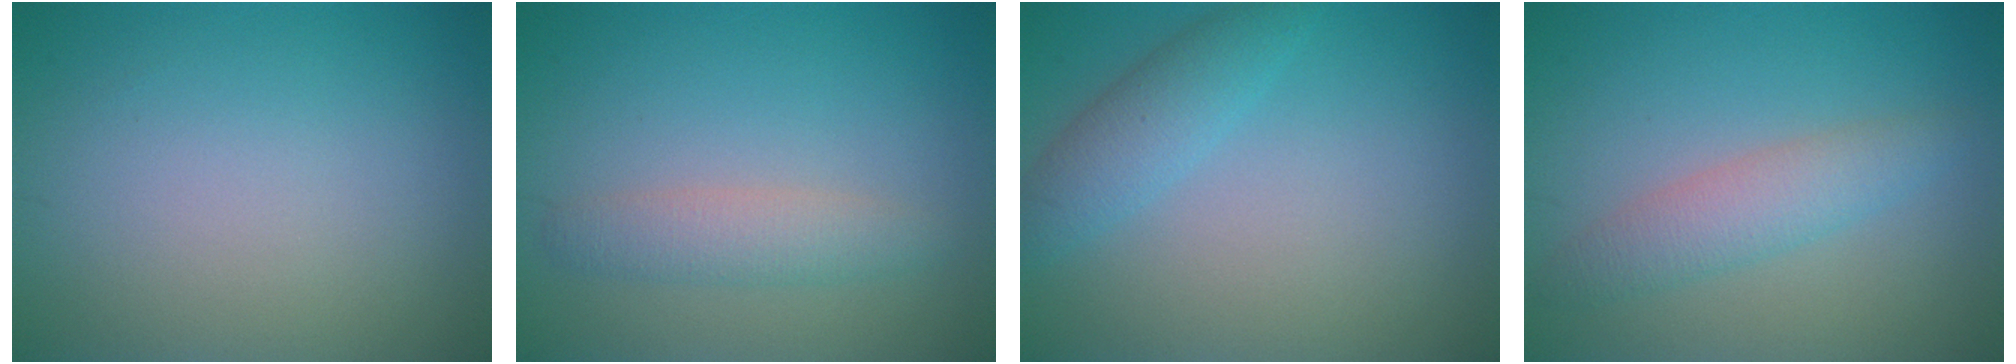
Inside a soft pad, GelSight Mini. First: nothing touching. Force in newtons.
{"total": 2.4, "press": 2.4, "slide": 0.0}
{"total": 2.7, "press": 2.7, "slide": 0.1}
{"total": 3.0, "press": 3.0, "slide": 0.0}